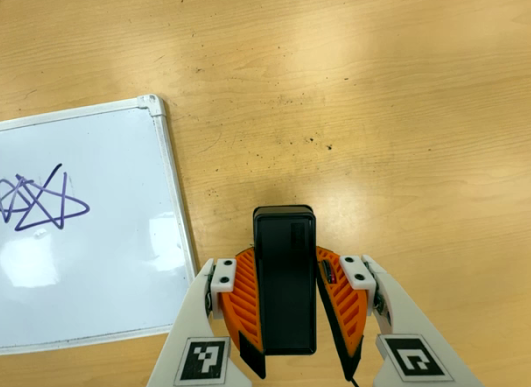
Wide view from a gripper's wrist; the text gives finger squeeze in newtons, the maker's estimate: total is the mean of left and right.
{"total": 5.3, "left": 4.6, "right": 6.1}